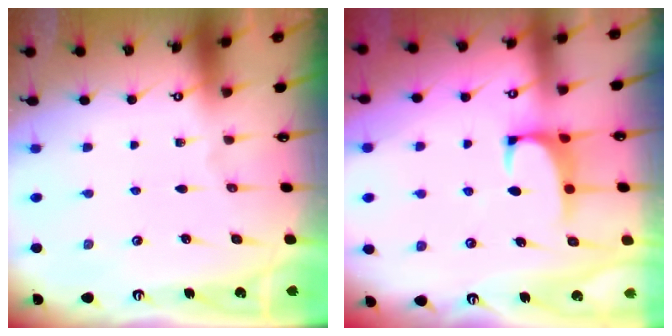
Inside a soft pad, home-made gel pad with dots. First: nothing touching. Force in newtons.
{"total": 1.3, "press": 1.0, "slide": 0.7}